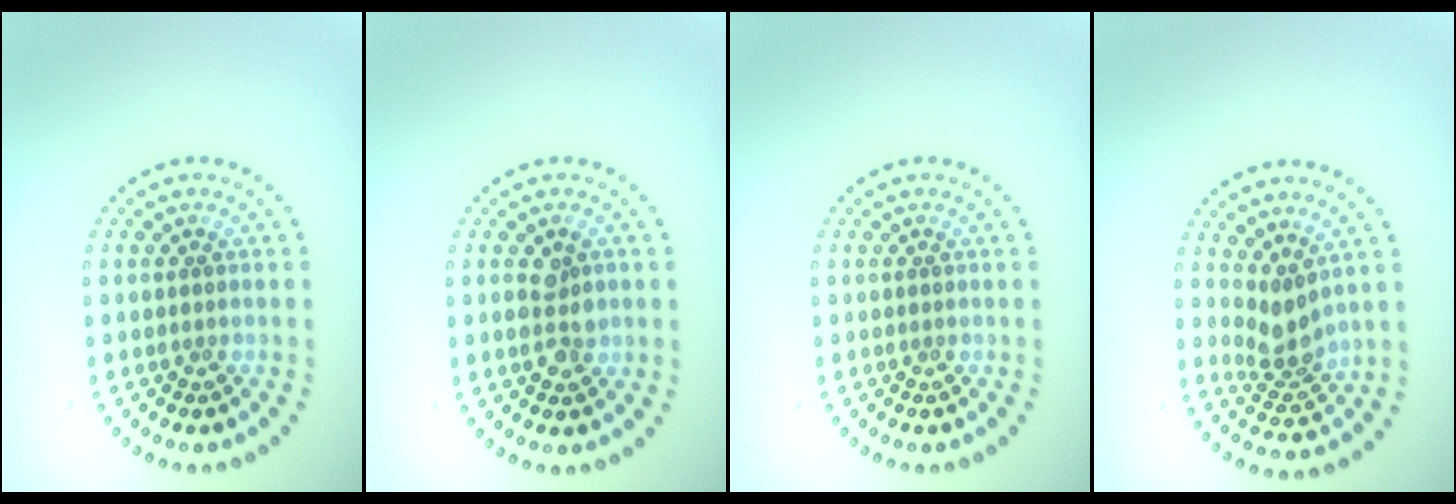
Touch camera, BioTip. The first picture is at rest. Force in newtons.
{"total": 2.5, "press": 2.5, "slide": 0.1}
{"total": 0.0}
{"total": 2.7, "press": 2.0, "slide": 1.8}